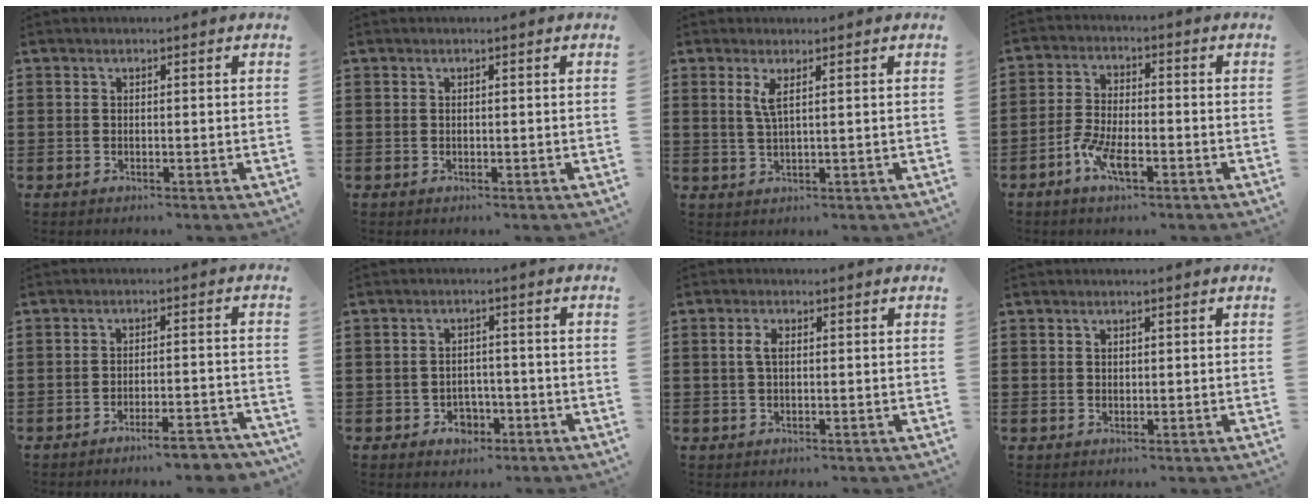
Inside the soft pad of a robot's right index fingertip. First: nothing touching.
{"total": 0.0}
{"total": 2.6, "force": [1.1, 0.2, 2.4], "torque": [-0.051, -0.001, 0.017]}
{"total": 5.9, "force": [-3.3, 2.0, 4.5], "torque": [-0.105, -0.003, -0.066]}
{"total": 4.7, "force": [-4.1, 0.0, 2.3], "torque": [-0.036, -0.007, -0.074]}
{"total": 3.0, "force": [-1.8, 2.1, 1.2], "torque": [-0.026, 0.003, -0.037]}
{"total": 2.4, "force": [0.2, 1.1, 2.1], "torque": [-0.044, 0.006, 0.002]}
{"total": 0.7, "force": [0.3, 0.6, 0.2], "torque": [-0.006, 0.003, 0.007]}